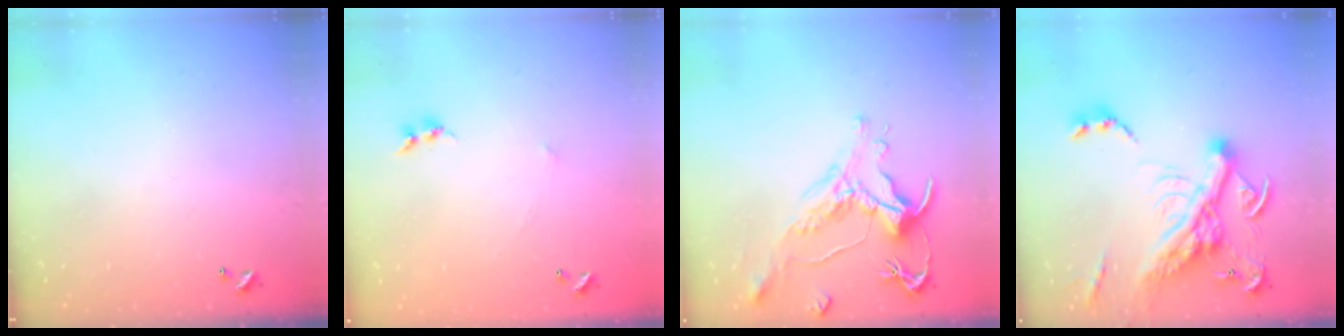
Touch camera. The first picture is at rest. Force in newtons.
{"total": 6.5, "press": 6.5, "slide": 0.3}
{"total": 1.8, "press": 1.4, "slide": 1.2}
{"total": 19.4, "press": 19.1, "slide": 3.3}